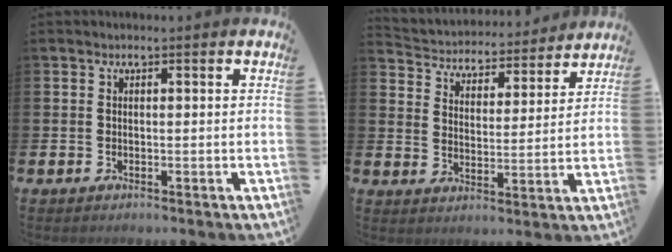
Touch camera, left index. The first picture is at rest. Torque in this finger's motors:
{"motor_torque": [0.91, -1.23, 0.29, 0.02]}